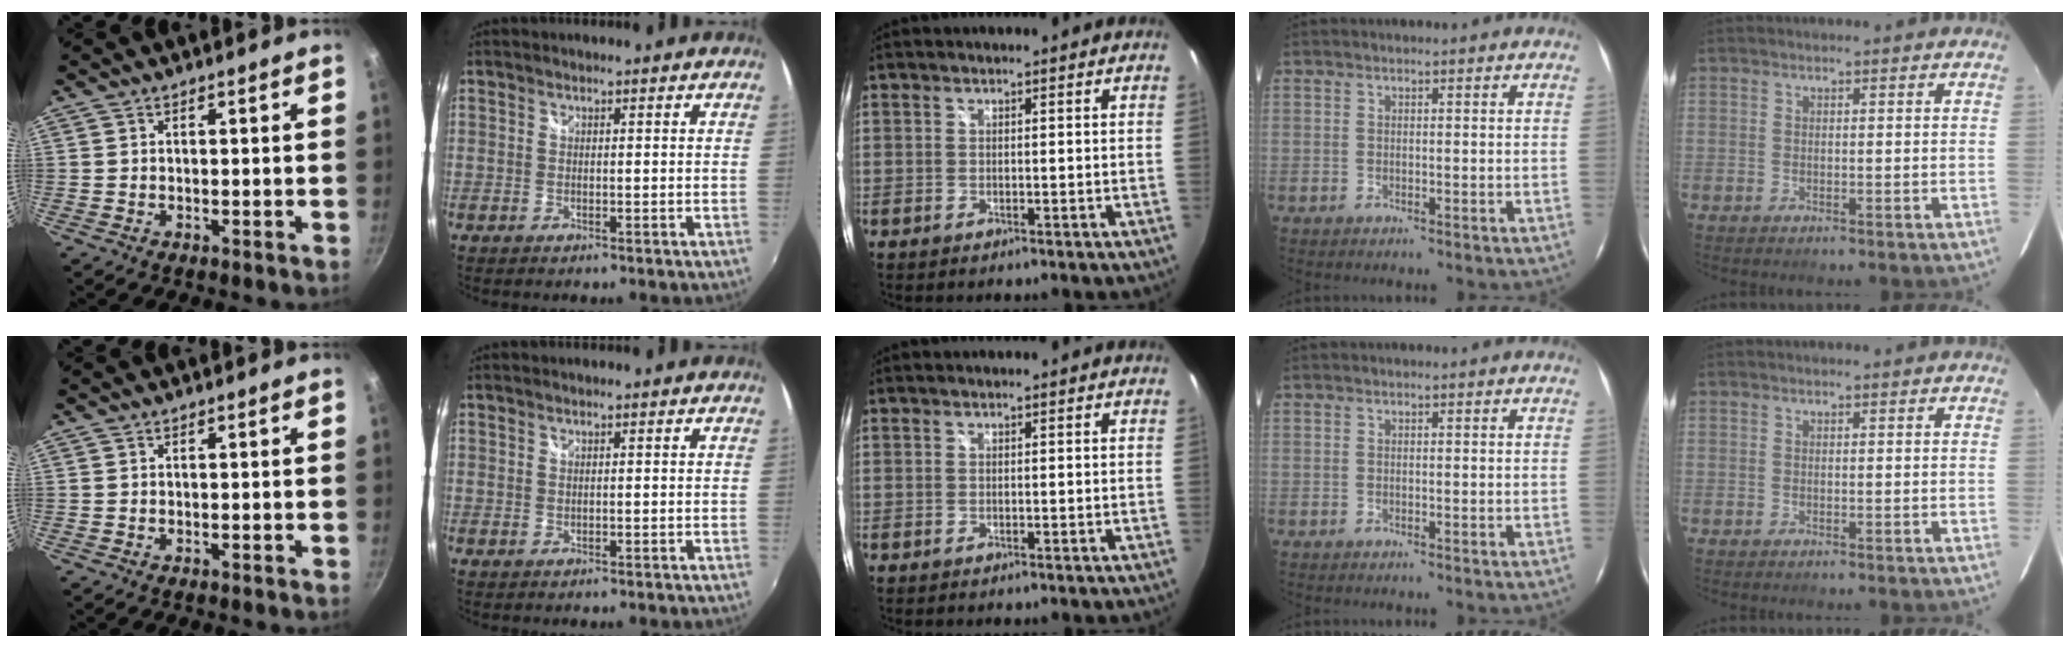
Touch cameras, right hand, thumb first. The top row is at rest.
{}